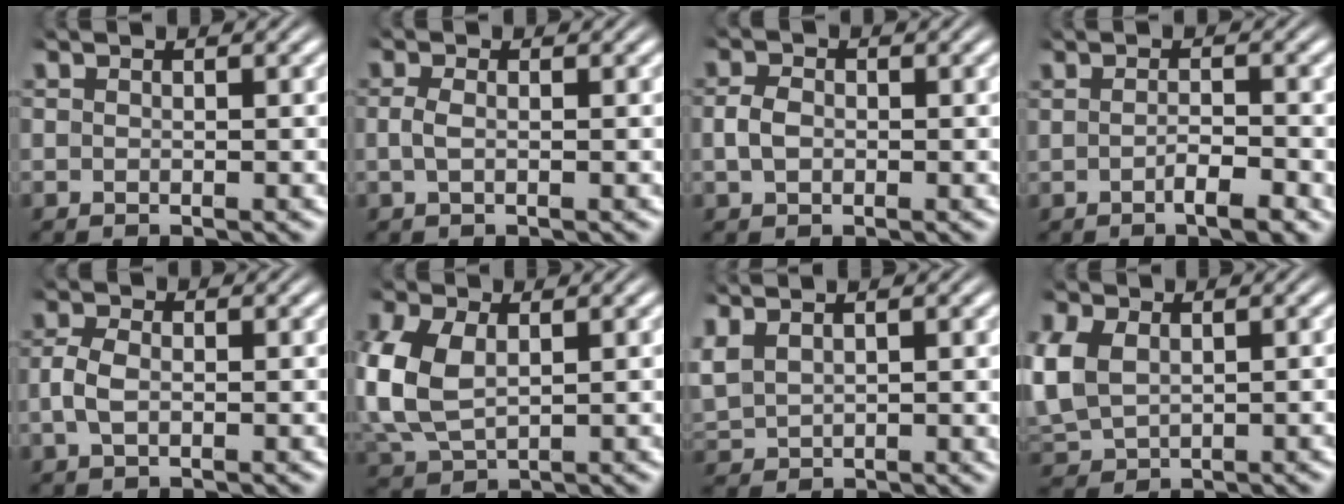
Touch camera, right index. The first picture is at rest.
{"total": 0.9, "force": [-0.2, 0.2, 0.9], "torque": [-0.026, -0.003, -0.001]}
{"total": 1.5, "force": [-0.3, 1.0, 1.1], "torque": [-0.028, 0.000, -0.004]}
{"total": 2.4, "force": [-0.8, 0.3, 2.2], "torque": [-0.027, 0.006, -0.020]}
{"total": 1.9, "force": [-0.3, 1.0, 1.6], "torque": [-0.041, -0.001, -0.004]}
{"total": 6.6, "force": [0.6, 5.1, 4.1], "torque": [-0.122, -0.018, 0.027]}
{"total": 3.7, "force": [1.8, 2.7, 1.9], "torque": [-0.060, 0.003, 0.039]}
{"total": 5.9, "force": [0.2, 5.2, 2.9], "torque": [-0.101, -0.017, 0.019]}